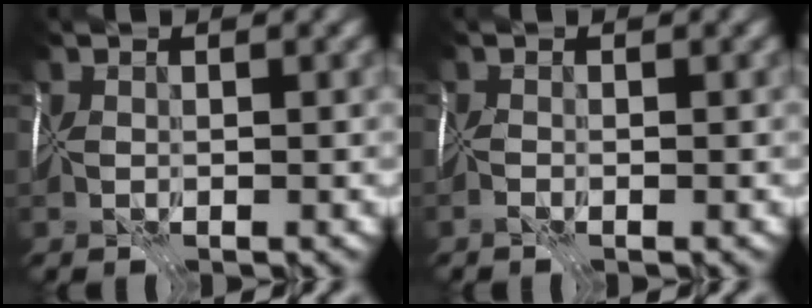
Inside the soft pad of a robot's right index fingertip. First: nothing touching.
{"total": 1.0, "force": [-1.0, -0.3, -0.3], "torque": [0.010, -0.003, -0.022]}